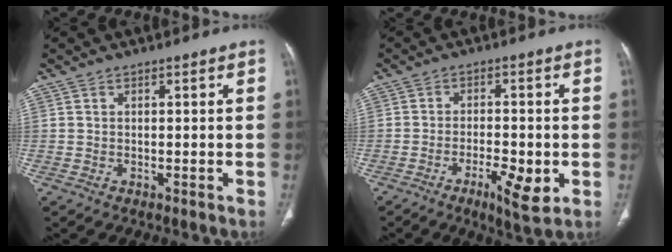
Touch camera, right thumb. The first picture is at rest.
{"total": 7.3, "force": [-2.7, 2.1, 6.4], "torque": [-0.106, 0.000, -0.041]}